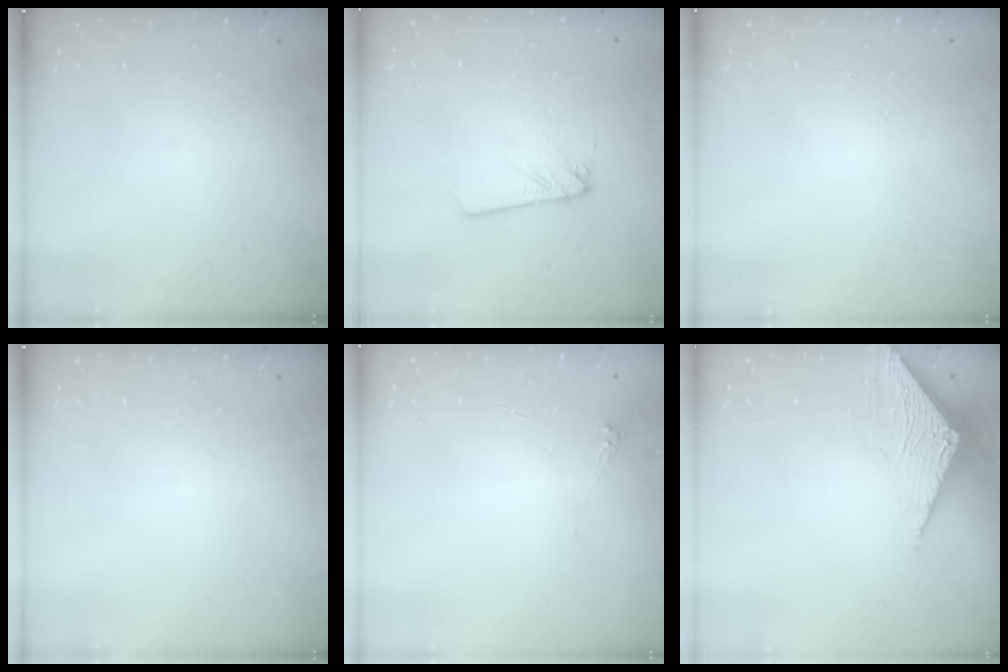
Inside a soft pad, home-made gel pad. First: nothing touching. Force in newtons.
{"total": 2.3, "press": 2.3, "slide": 0.1}
{"total": 0.0}
{"total": 0.0}
{"total": 2.5, "press": 2.5, "slide": 0.3}
{"total": 3.0, "press": 3.0, "slide": 0.2}